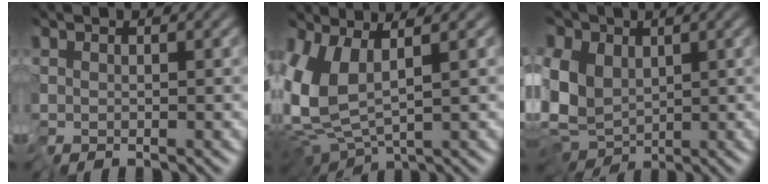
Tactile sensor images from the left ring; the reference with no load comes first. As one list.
[{"total": 5.6, "force": [0.3, 2.0, 5.2], "torque": [-0.120, -0.010, 0.012]}, {"total": 8.6, "force": [0.4, 6.2, 5.9], "torque": [-0.125, -0.004, 0.011]}]